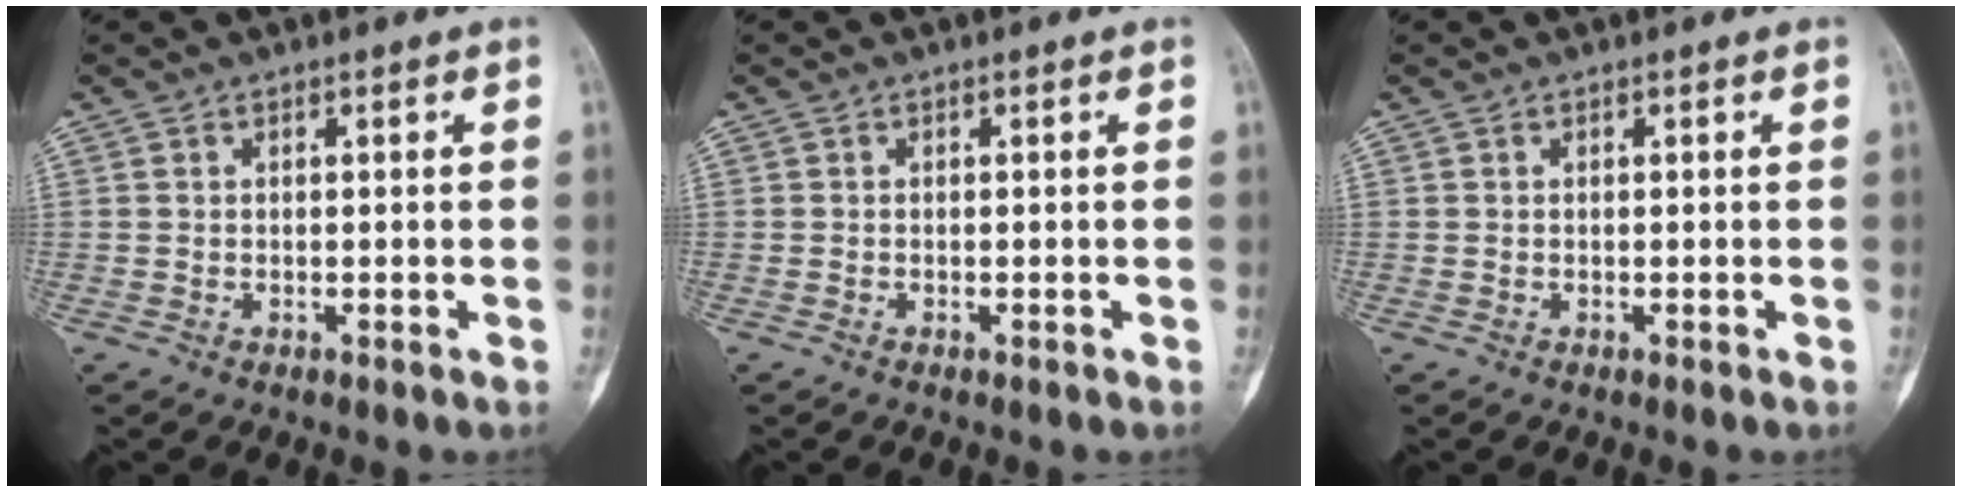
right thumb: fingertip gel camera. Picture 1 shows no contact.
{"total": 0.0}
{"total": 0.0}